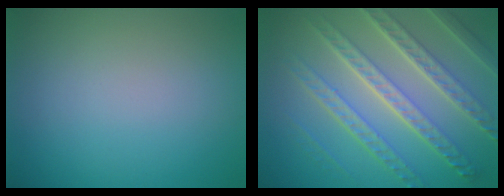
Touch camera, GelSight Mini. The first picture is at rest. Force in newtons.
{"total": 8.4, "press": 6.1, "slide": 5.8}